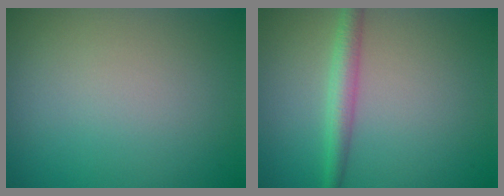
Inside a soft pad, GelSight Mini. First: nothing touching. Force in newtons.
{"total": 2.7, "press": 2.7, "slide": 0.1}